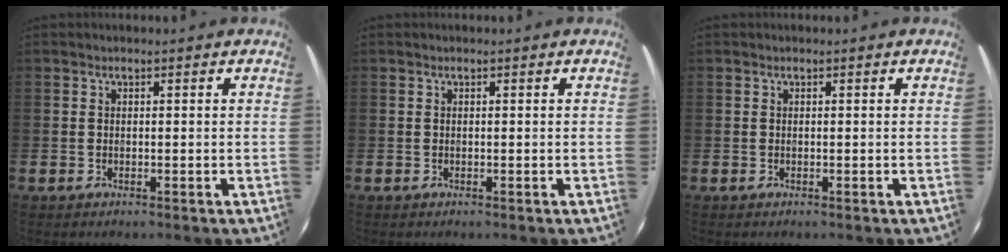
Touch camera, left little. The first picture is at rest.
{"total": 0.0}
{"total": 0.0}